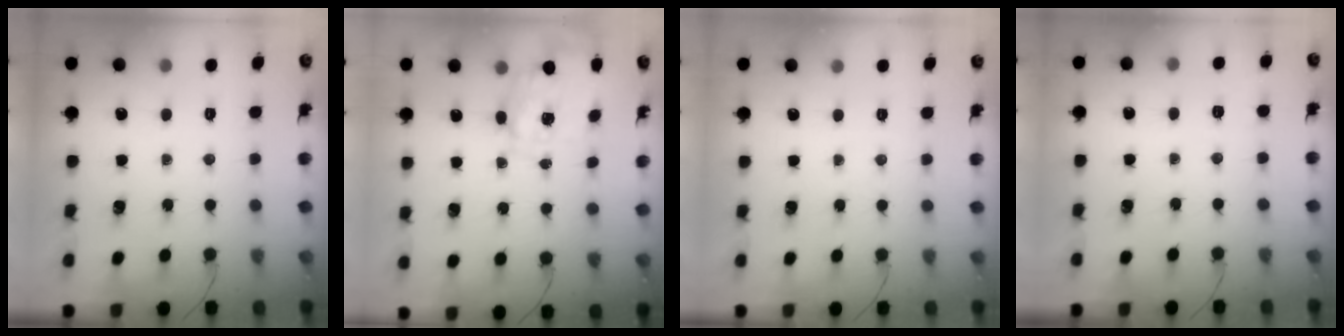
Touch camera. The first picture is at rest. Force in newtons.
{"total": 2.9, "press": 2.7, "slide": 0.9}
{"total": 2.4, "press": 2.4, "slide": 0.5}
{"total": 1.6, "press": 0.2, "slide": 1.6}